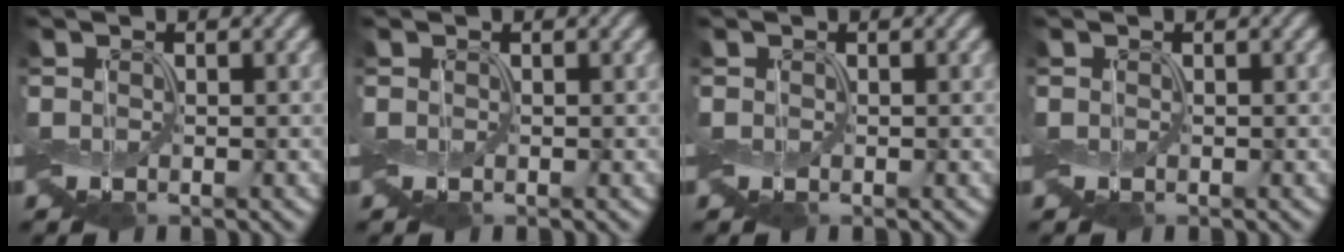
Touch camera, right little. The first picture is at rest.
{"total": 0.0}
{"total": 0.0}
{"total": 0.0}